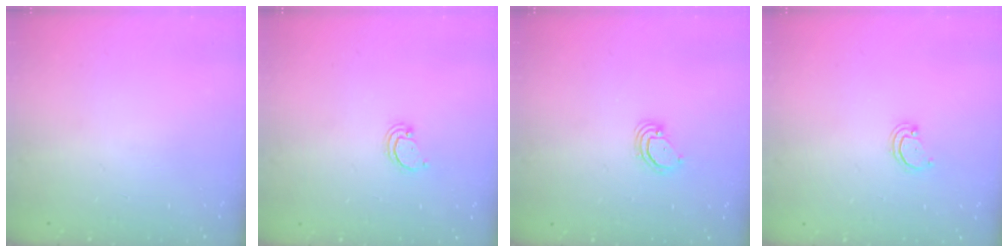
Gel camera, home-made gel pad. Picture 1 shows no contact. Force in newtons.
{"total": 2.2, "press": 2.2, "slide": 0.2}
{"total": 2.9, "press": 2.9, "slide": 0.2}
{"total": 2.2, "press": 2.2, "slide": 0.2}